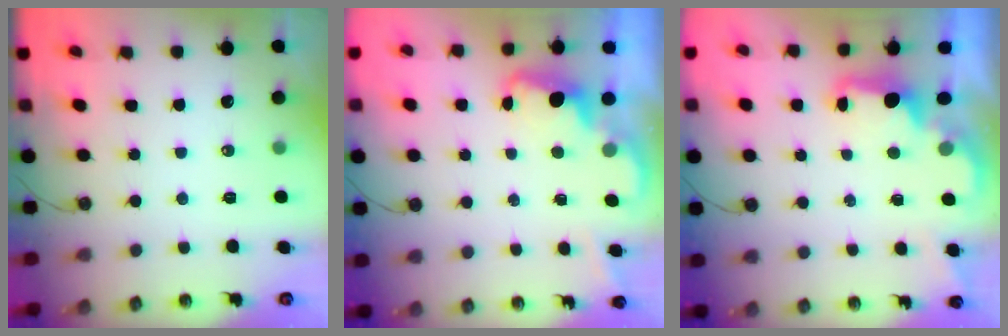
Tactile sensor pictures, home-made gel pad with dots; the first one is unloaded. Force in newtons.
{"total": 2.2, "press": 2.2, "slide": 0.5}
{"total": 2.2, "press": 2.1, "slide": 0.8}